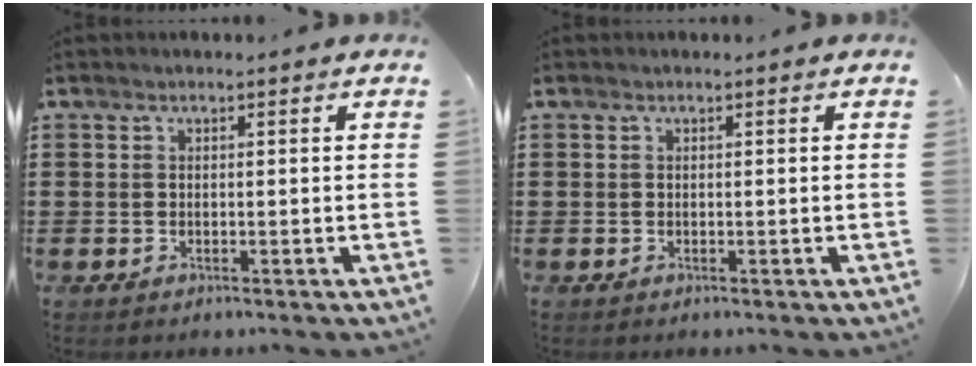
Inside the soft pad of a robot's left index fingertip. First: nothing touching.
{"total": 0.0}